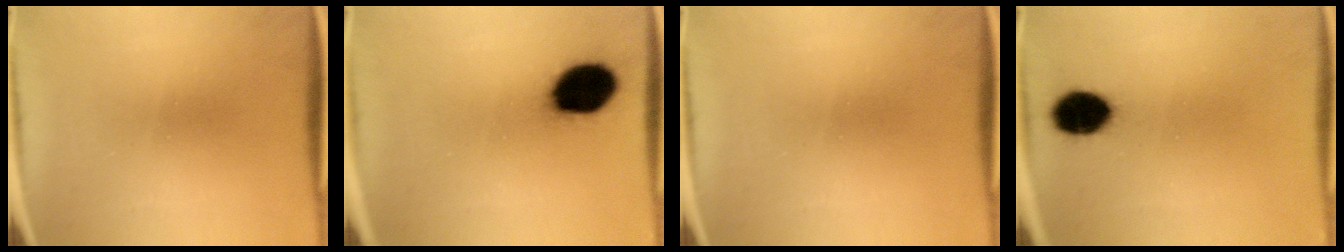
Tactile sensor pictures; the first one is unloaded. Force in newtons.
{"total": 14.2}
{"total": 0.0}
{"total": 8.8}